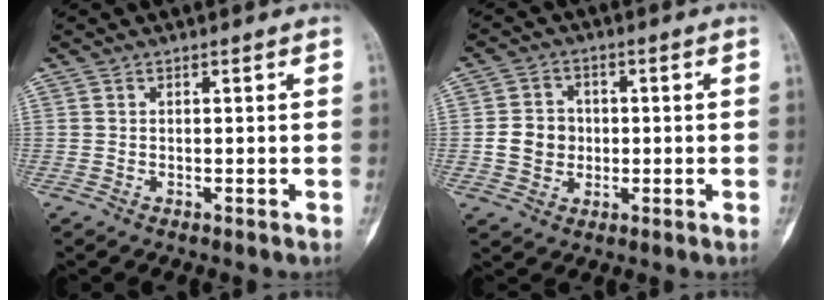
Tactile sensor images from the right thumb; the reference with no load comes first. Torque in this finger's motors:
{"motor_torque": [0.97, 0.99, 0.43, -0.49, 0.02]}